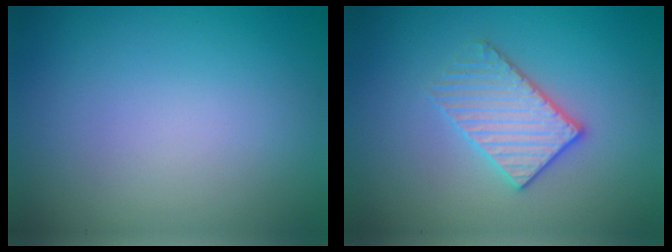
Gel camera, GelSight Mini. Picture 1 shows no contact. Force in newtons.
{"total": 3.3, "press": 3.1, "slide": 1.1}